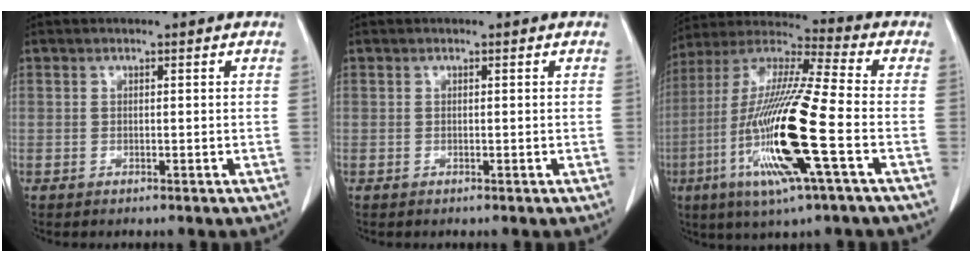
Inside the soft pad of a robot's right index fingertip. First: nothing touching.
{"total": 0.0}
{"total": 19.2, "force": [-5.6, 0.6, 18.3], "torque": [-0.386, -0.020, -0.113]}